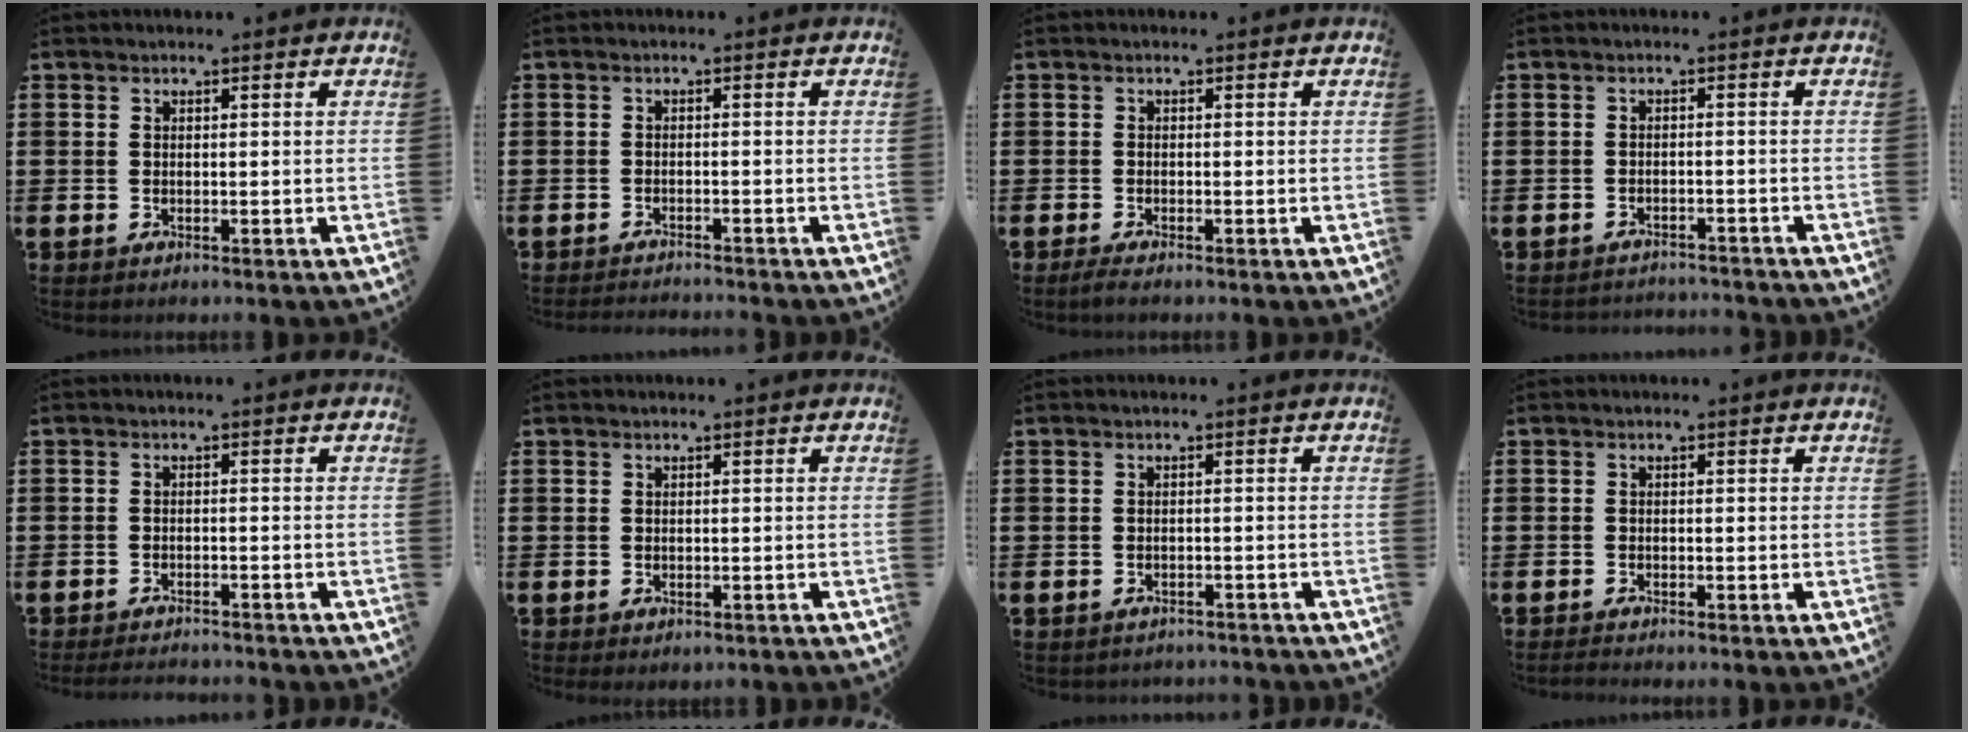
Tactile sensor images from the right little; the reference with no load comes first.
{"total": 1.2, "force": [-1.2, -0.2, 0.0], "torque": [-0.001, 0.001, -0.025]}
{"total": 1.0, "force": [-0.6, 0.1, 0.8], "torque": [-0.015, -0.002, -0.012]}
{"total": 1.6, "force": [-1.6, -0.1, -0.2], "torque": [-0.002, 0.004, -0.034]}
{"total": 1.5, "force": [-1.5, 0.0, 0.1], "torque": [-0.005, 0.003, -0.029]}
{"total": 0.0}
{"total": 0.9, "force": [-0.9, 0.1, -0.1], "torque": [-0.002, 0.001, -0.019]}
{"total": 0.6, "force": [-0.6, 0.0, 0.3], "torque": [-0.005, -0.002, -0.011]}